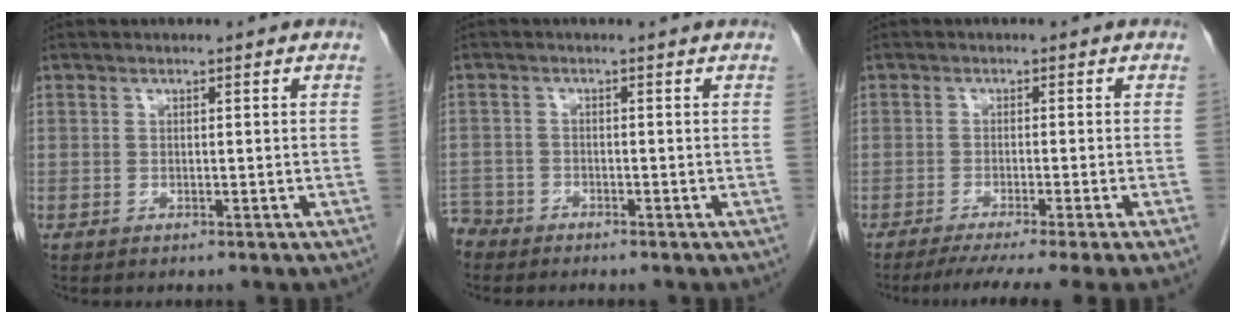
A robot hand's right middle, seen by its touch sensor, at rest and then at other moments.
{"total": 3.4, "force": [-3.1, 1.5, 0.0], "torque": [0.009, -0.002, -0.059]}
{"total": 11.1, "force": [-8.9, -1.5, 6.4], "torque": [-0.078, -0.028, -0.130]}